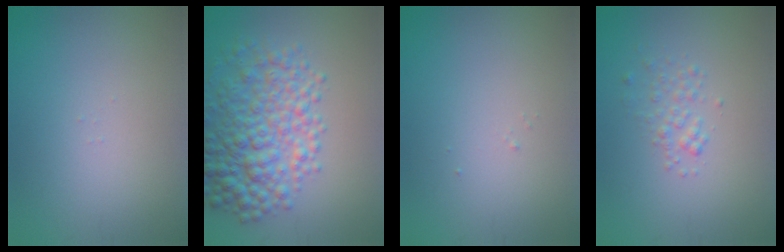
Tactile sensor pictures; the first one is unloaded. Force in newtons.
{"total": 6.9, "press": 6.9, "slide": 0.2}
{"total": 0.0}
{"total": 1.5, "press": 1.5, "slide": 0.1}